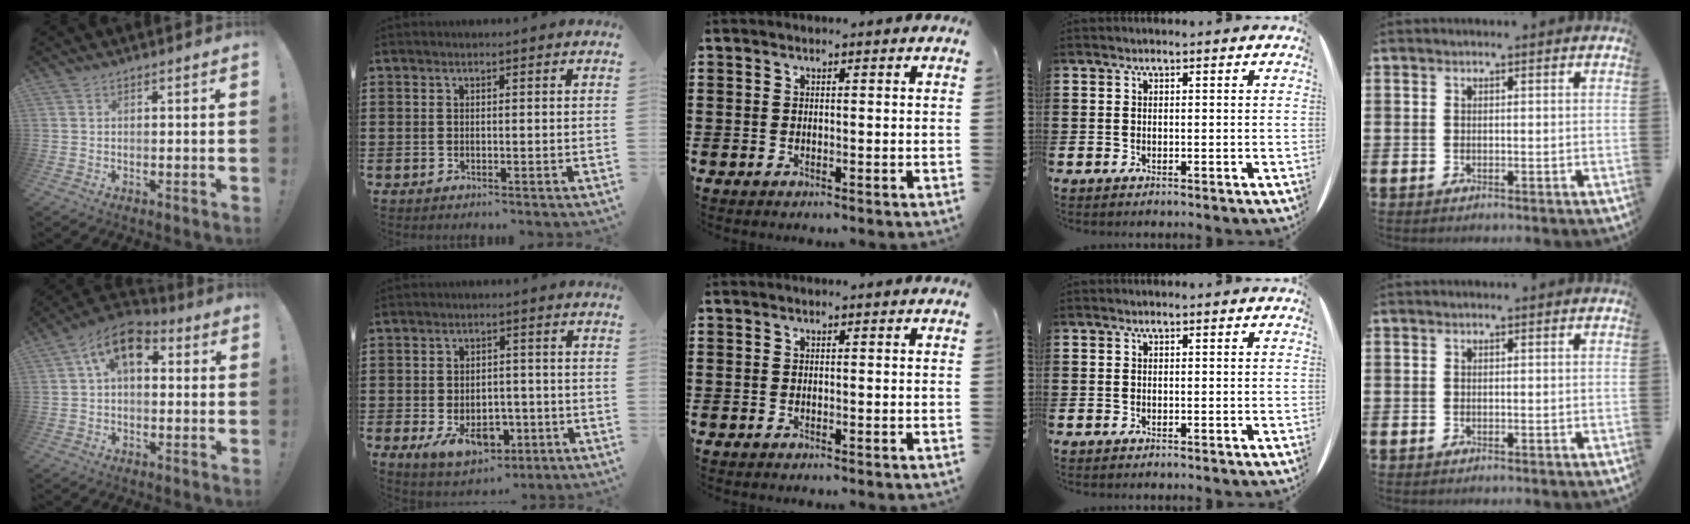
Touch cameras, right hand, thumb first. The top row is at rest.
{"thumb": {"total": 10.4, "force": [3.4, 6.3, 7.5], "torque": [-0.129, 0.004, 0.066]}, "index": {"total": 7.4, "force": [-3.0, 4.5, 5.0], "torque": [-0.085, 0.001, -0.056]}}